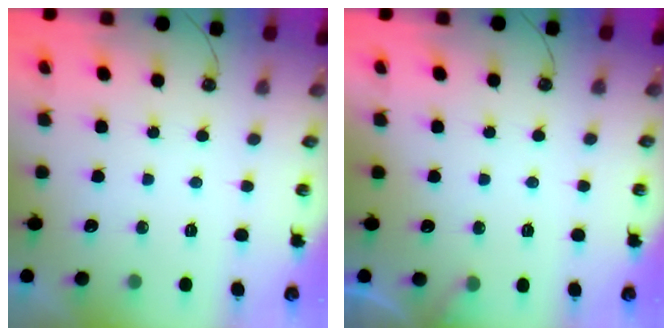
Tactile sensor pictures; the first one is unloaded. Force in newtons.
{"total": 4.0, "press": 4.0, "slide": 0.3}